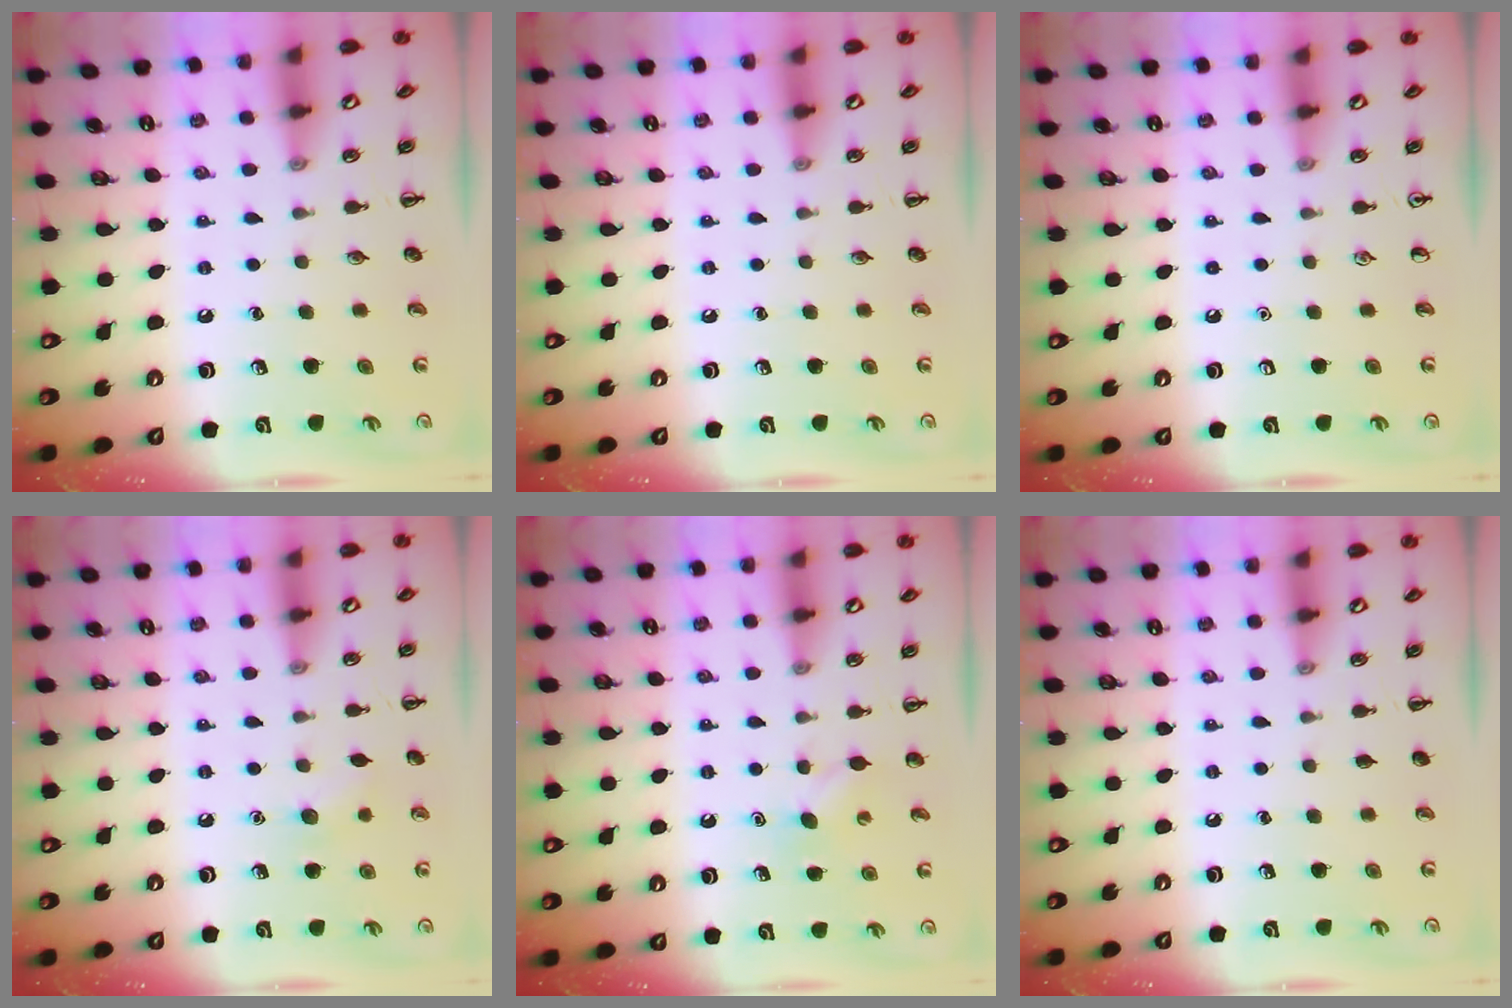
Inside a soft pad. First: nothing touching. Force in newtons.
{"total": 0.0}
{"total": 0.0}
{"total": 6.1, "press": 5.9, "slide": 1.4}
{"total": 3.8, "press": 3.7, "slide": 1.0}
{"total": 0.0}